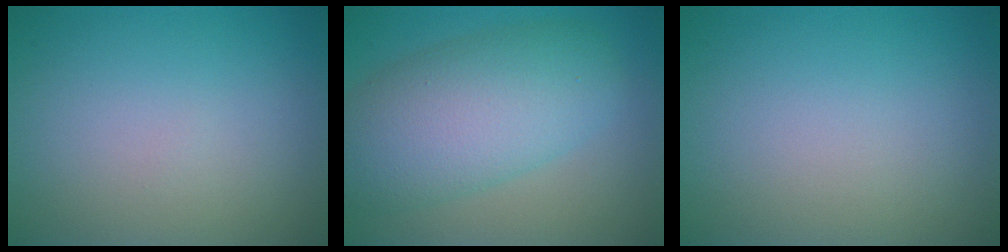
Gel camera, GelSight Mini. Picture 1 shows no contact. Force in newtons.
{"total": 8.2, "press": 8.2, "slide": 0.2}
{"total": 0.0}